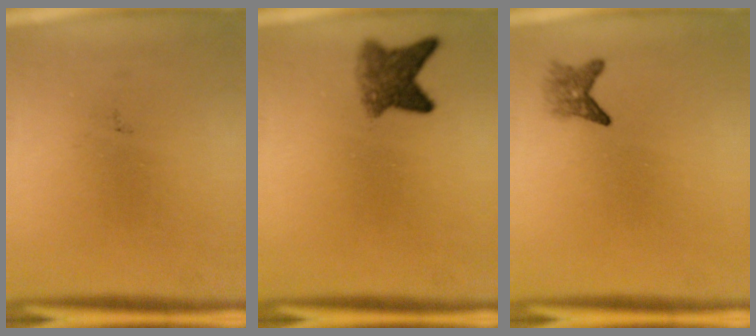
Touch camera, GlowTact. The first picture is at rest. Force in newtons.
{"total": 4.5}
{"total": 2.4}